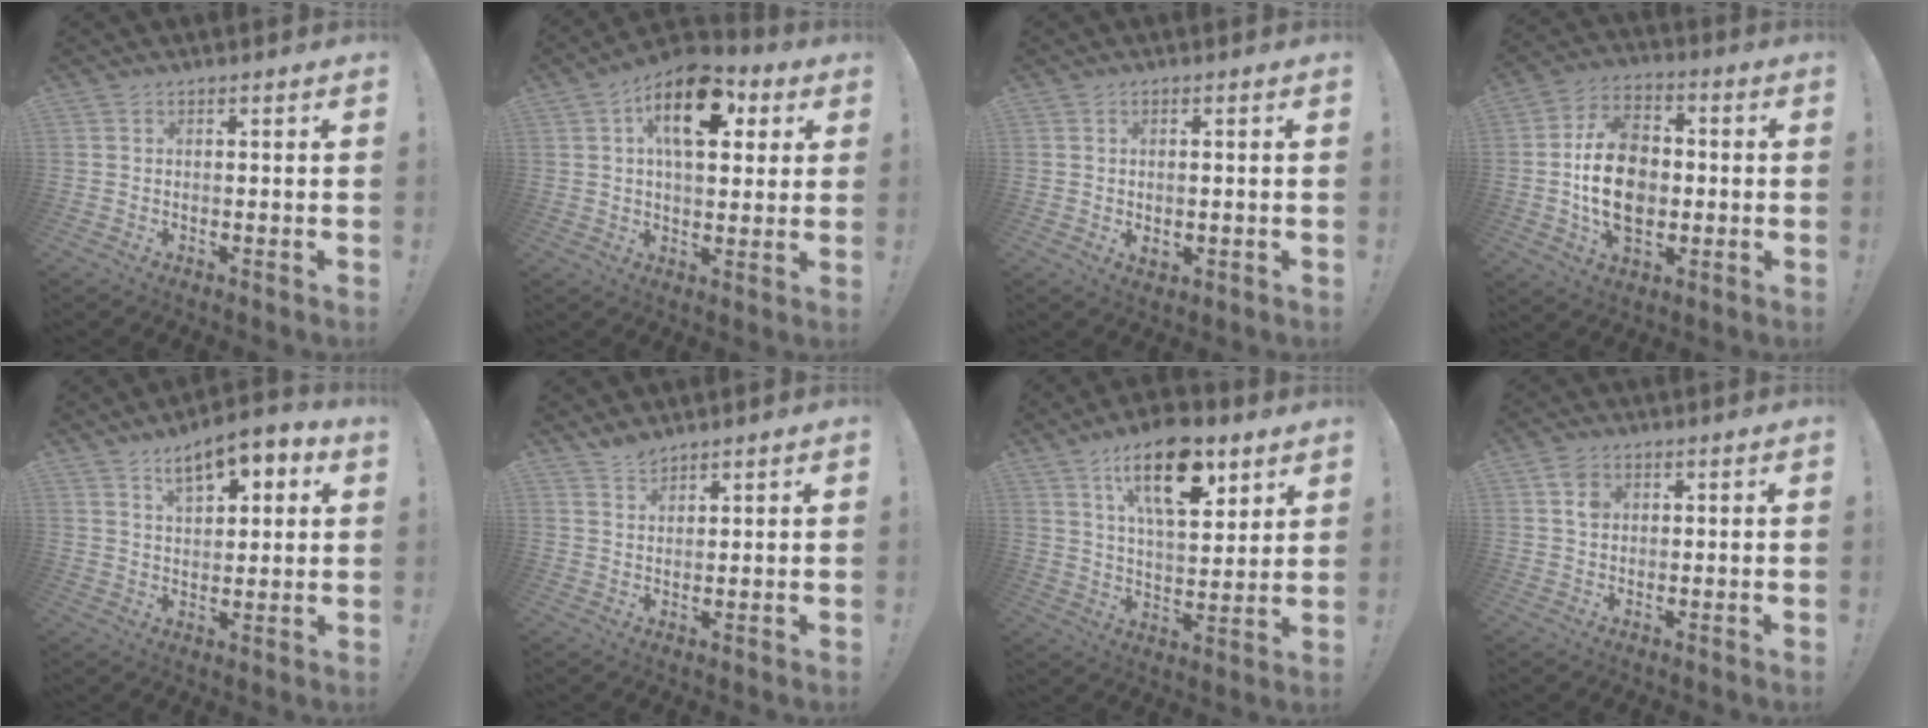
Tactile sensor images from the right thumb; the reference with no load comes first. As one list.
[{"total": 16.9, "force": [6.0, 9.3, 12.7], "torque": [-0.177, -0.010, 0.102]}, {"total": 2.1, "force": [0.0, 1.2, 1.7], "torque": [-0.014, -0.003, -0.002]}, {"total": 17.8, "force": [-1.0, 12.8, 12.3], "torque": [-0.200, 0.009, -0.021]}, {"total": 9.5, "force": [5.7, 4.3, 6.2], "torque": [-0.092, -0.025, 0.100]}, {"total": 3.6, "force": [3.3, 1.1, 0.9], "torque": [-0.007, -0.024, 0.059]}, {"total": 18.3, "force": [9.9, 8.4, 12.9], "torque": [-0.198, -0.040, 0.166]}, {"total": 4.3, "force": [1.3, 3.3, 2.4], "torque": [-0.031, 0.002, 0.022]}]